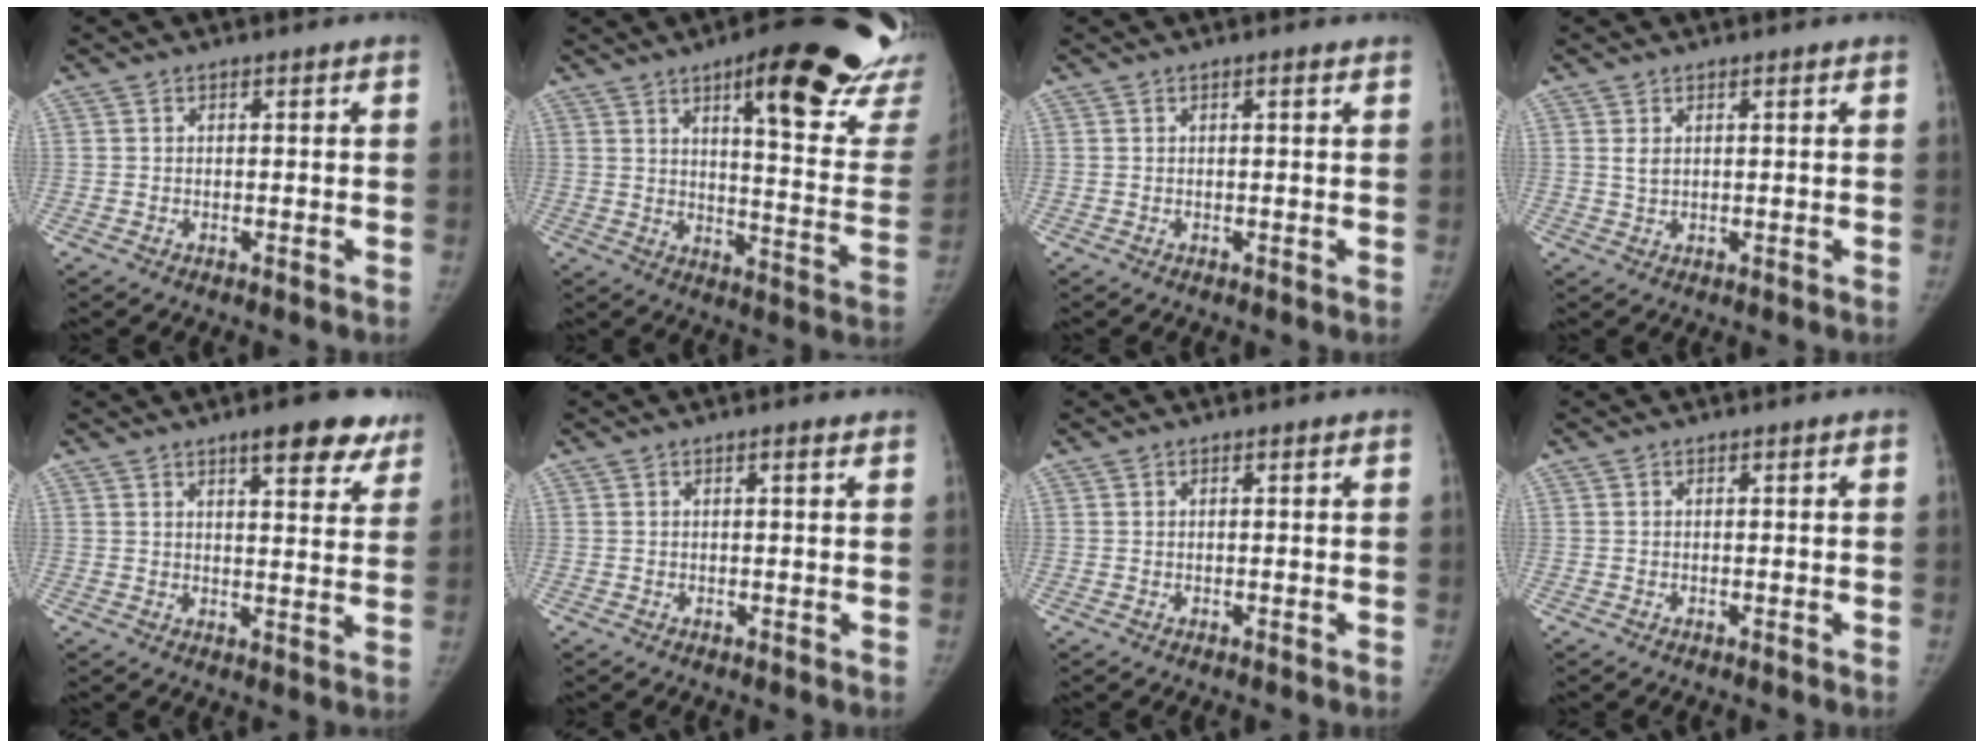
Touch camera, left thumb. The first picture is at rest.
{"total": 27.7, "force": [17.6, 6.8, 20.3], "torque": [-0.211, -0.082, 0.228]}
{"total": 0.8, "force": [0.5, 0.1, 0.7], "torque": [-0.011, 0.000, 0.006]}
{"total": 2.0, "force": [1.0, 1.0, 1.3], "torque": [-0.021, -0.007, 0.025]}
{"total": 11.1, "force": [7.5, 3.6, 7.3], "torque": [-0.055, -0.035, 0.092]}
{"total": 1.1, "force": [0.7, 0.2, 0.9], "torque": [-0.014, -0.001, 0.009]}
{"total": 0.0}
{"total": 0.0}